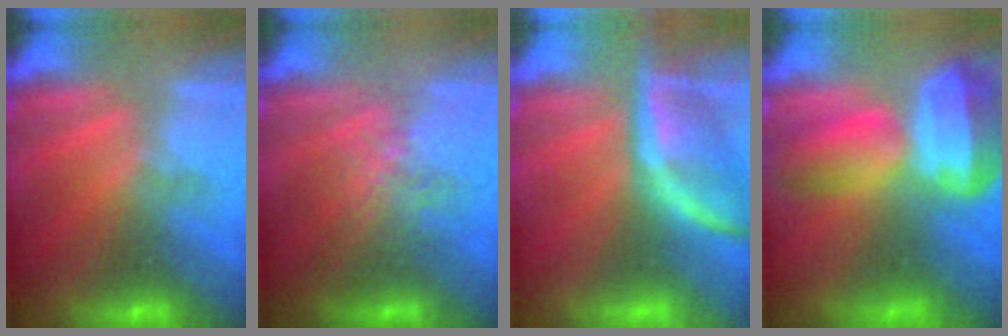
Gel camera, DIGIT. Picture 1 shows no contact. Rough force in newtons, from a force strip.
{"total": 2.7}
{"total": 2.4}
{"total": 7.2}